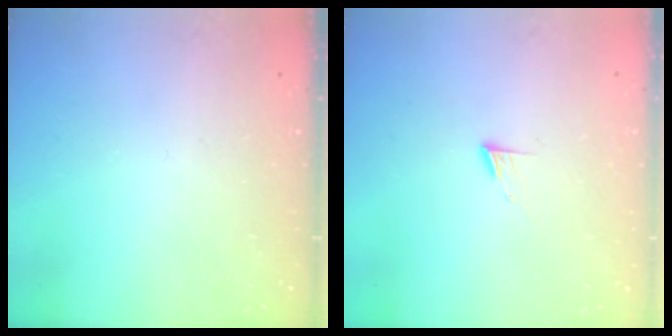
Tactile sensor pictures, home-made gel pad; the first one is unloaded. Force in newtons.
{"total": 5.1, "press": 5.1, "slide": 0.6}